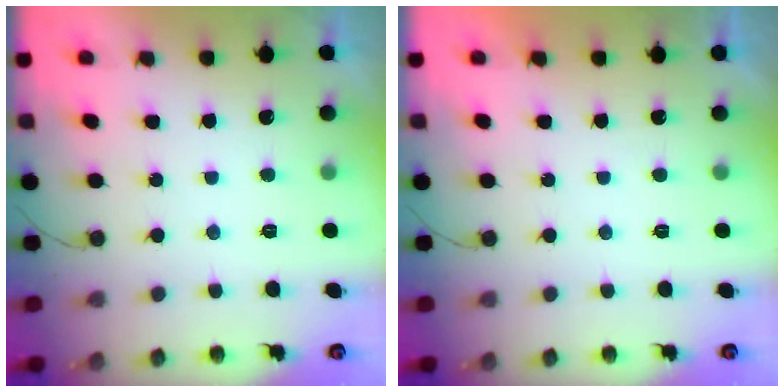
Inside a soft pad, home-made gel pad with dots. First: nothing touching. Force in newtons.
{"total": 2.0, "press": 2.0, "slide": 0.1}